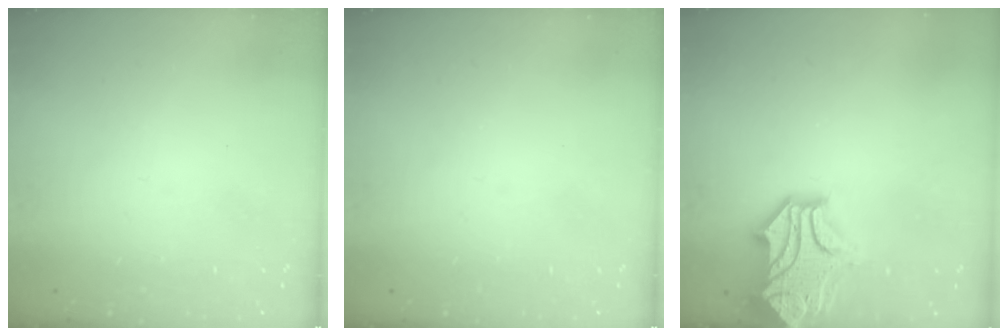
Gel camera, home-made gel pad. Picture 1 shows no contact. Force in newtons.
{"total": 0.0}
{"total": 7.5, "press": 7.1, "slide": 2.3}